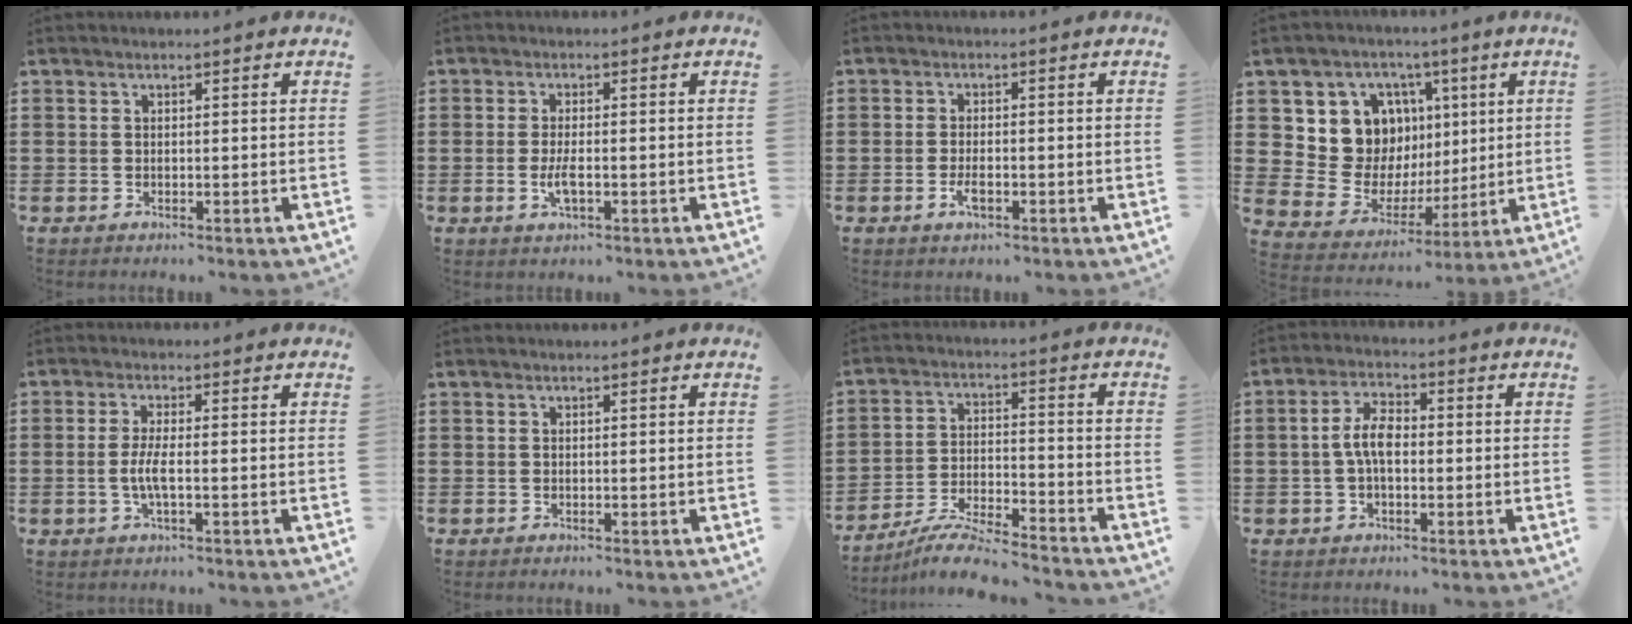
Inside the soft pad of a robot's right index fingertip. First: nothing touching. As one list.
[{"total": 3.3, "force": [-0.7, 1.0, 3.0], "torque": [-0.067, -0.005, -0.018]}, {"total": 2.7, "force": [-1.0, 1.0, 2.3], "torque": [-0.049, -0.004, -0.020]}, {"total": 11.0, "force": [3.7, 9.8, 3.4], "torque": [-0.089, -0.033, 0.076]}, {"total": 3.7, "force": [-0.8, 0.7, 3.5], "torque": [-0.086, -0.008, -0.023]}, {"total": 0.0}, {"total": 7.4, "force": [-7.0, 0.2, 2.5], "torque": [-0.059, 0.000, -0.138]}, {"total": 5.2, "force": [-0.5, 2.4, 4.5], "torque": [-0.095, 0.005, -0.012]}]